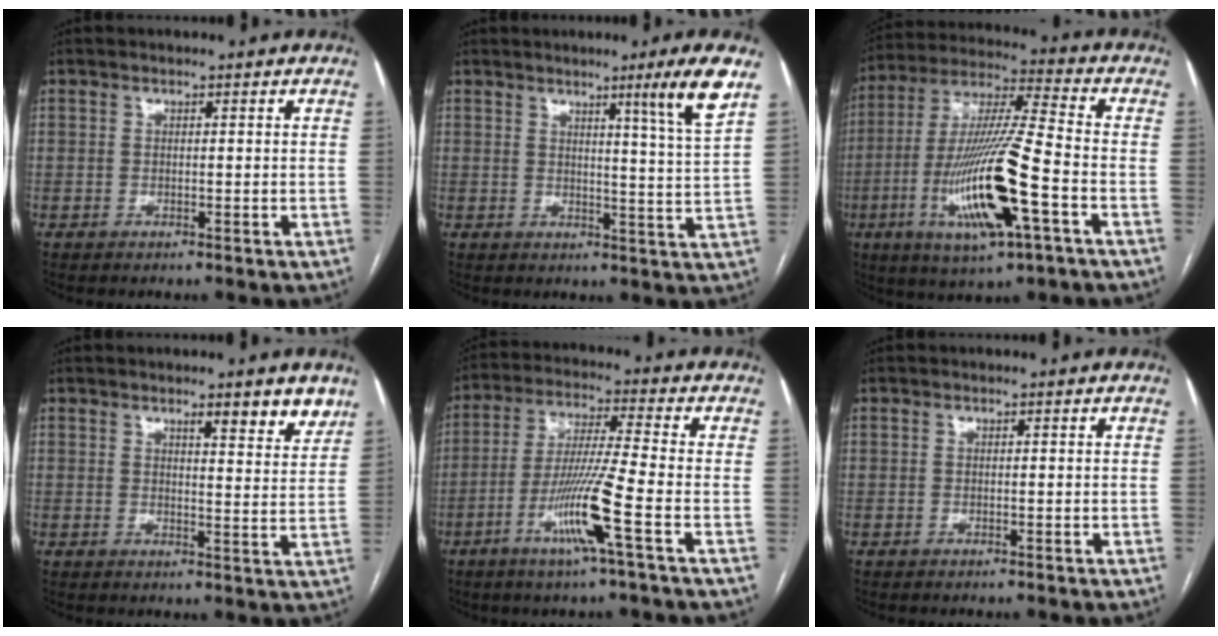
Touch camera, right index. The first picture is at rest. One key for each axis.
{"total": 7.1, "fx": 3.9, "fy": -2.3, "fz": 5.5, "tx": -0.083, "ty": -0.023, "tz": 0.058}
{"total": 18.6, "fx": -6.0, "fy": 1.6, "fz": 17.5, "tx": -0.360, "ty": -0.019, "tz": -0.106}
{"total": 5.7, "fx": 4.3, "fy": 0.9, "fz": 3.6, "tx": -0.042, "ty": -0.015, "tz": 0.048}
{"total": 10.9, "fx": -4.5, "fy": -1.3, "fz": 9.8, "tx": -0.194, "ty": -0.014, "tz": -0.089}
{"total": 0.0}